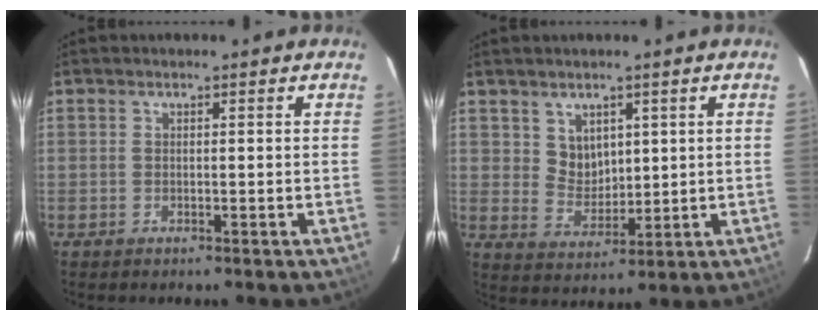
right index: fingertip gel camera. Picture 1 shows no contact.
{"total": 5.4, "force": [2.6, 4.3, 2.0], "torque": [-0.030, 0.002, 0.058]}